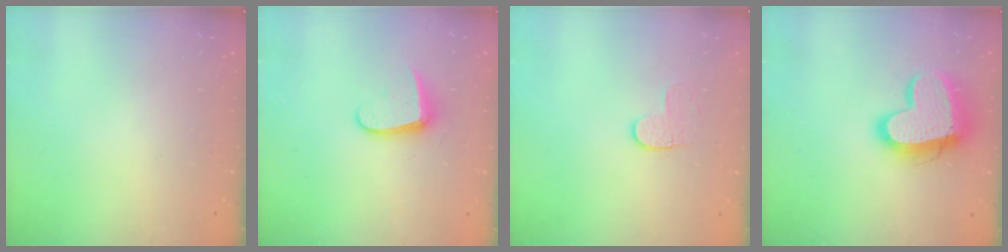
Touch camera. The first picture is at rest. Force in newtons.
{"total": 8.9, "press": 8.8, "slide": 0.8}
{"total": 3.4, "press": 3.4, "slide": 0.3}
{"total": 16.7, "press": 16.6, "slide": 1.4}